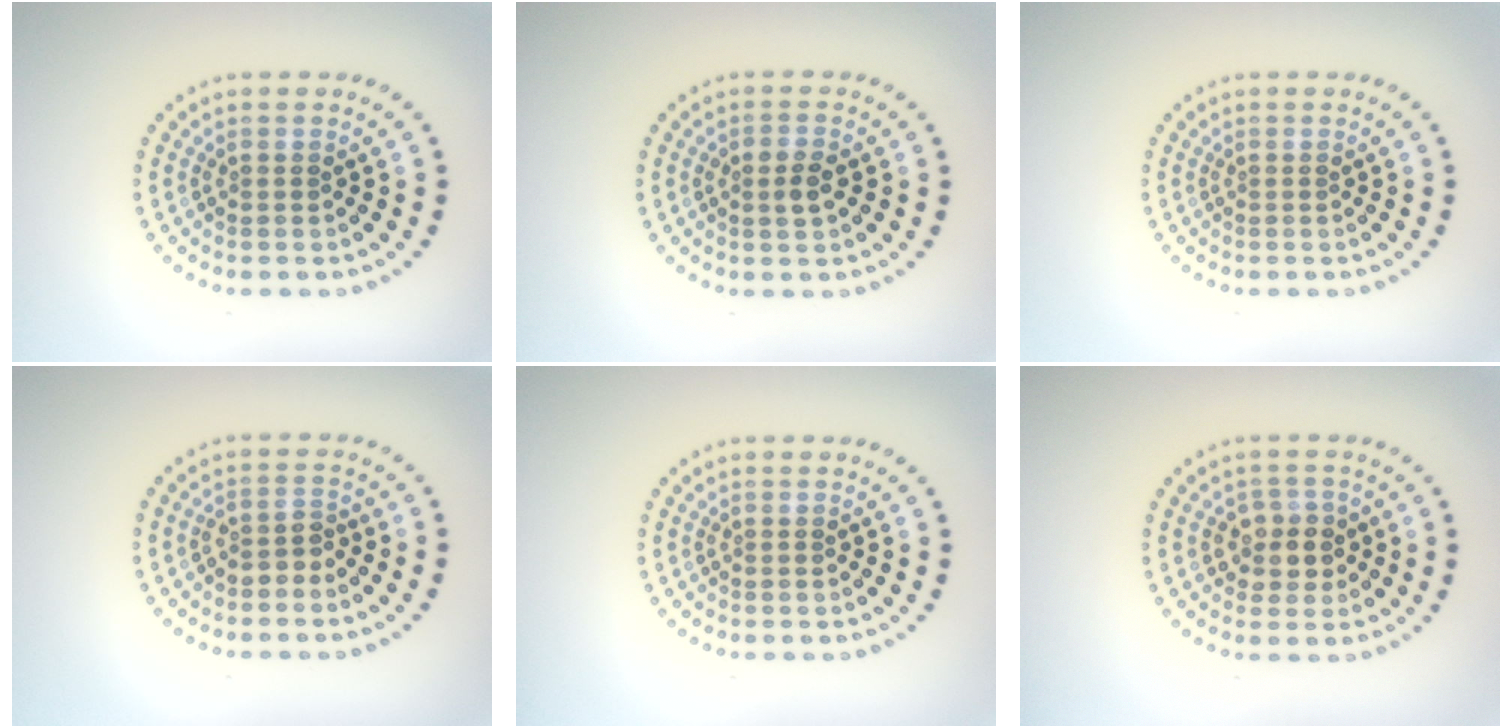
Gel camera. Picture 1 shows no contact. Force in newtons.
{"total": 1.9, "press": 1.9, "slide": 0.2}
{"total": 0.0}
{"total": 1.5, "press": 1.3, "slide": 0.8}
{"total": 0.0}
{"total": 2.6, "press": 2.4, "slide": 0.9}